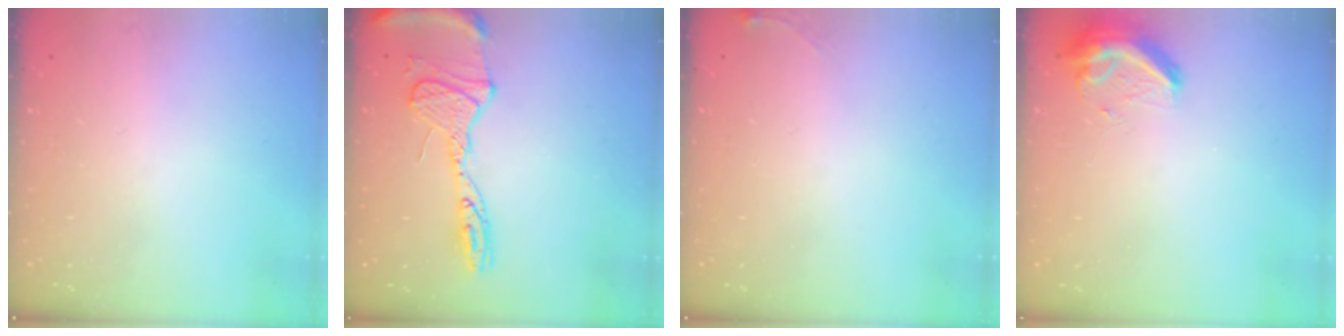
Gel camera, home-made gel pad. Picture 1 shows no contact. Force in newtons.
{"total": 15.9, "press": 15.8, "slide": 1.6}
{"total": 4.0, "press": 3.9, "slide": 0.6}
{"total": 9.2, "press": 9.1, "slide": 1.1}